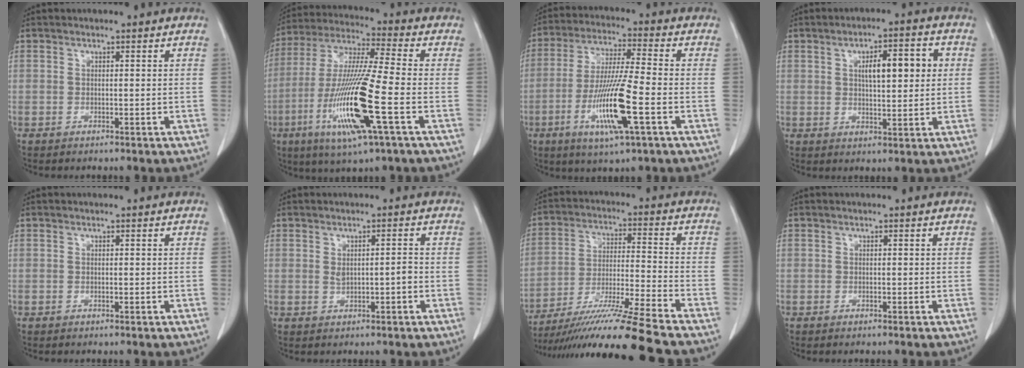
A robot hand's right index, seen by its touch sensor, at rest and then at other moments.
{"total": 17.2, "force": [-5.4, 0.4, 16.4], "torque": [-0.339, -0.021, -0.103]}
{"total": 13.0, "force": [-4.2, 0.4, 12.3], "torque": [-0.244, -0.019, -0.080]}
{"total": 7.9, "force": [1.8, 2.1, 7.4], "torque": [-0.113, 0.015, 0.030]}
{"total": 0.0}
{"total": 2.4, "force": [-0.1, 0.7, 2.3], "torque": [-0.042, 0.006, 0.004]}
{"total": 18.1, "force": [-15.2, -2.4, 9.4], "torque": [-0.171, -0.032, -0.261]}
{"total": 0.0}